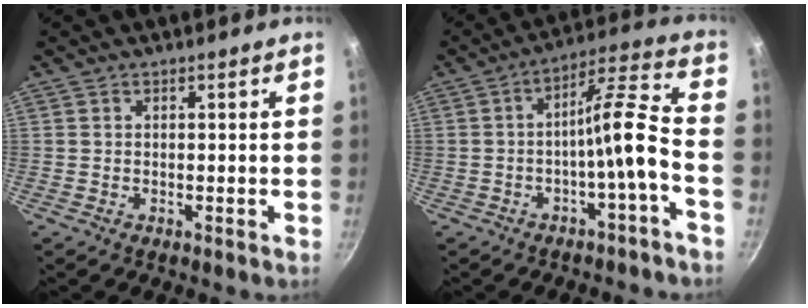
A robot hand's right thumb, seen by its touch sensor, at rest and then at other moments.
{"total": 10.0, "force": [-3.6, 1.0, 9.3], "torque": [-0.156, 0.052, -0.054]}